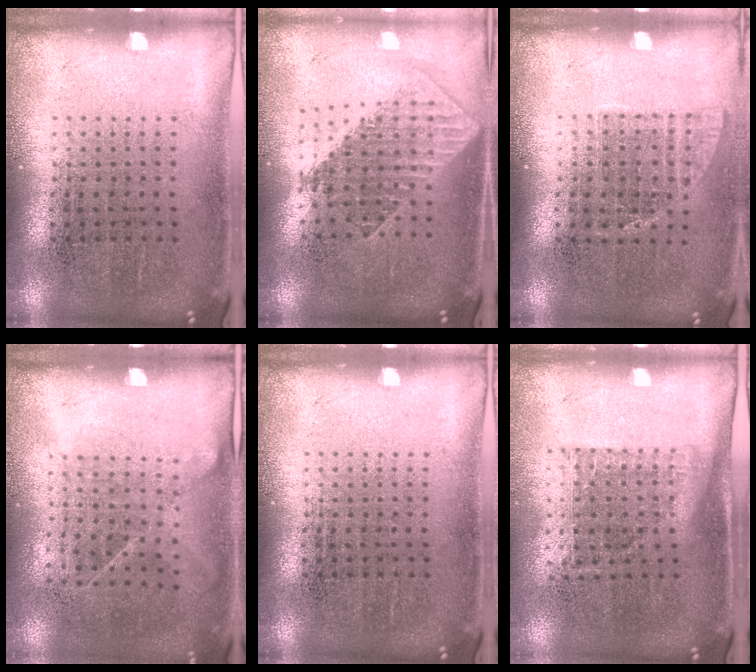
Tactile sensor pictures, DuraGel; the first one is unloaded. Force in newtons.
{"total": 1.8, "press": 1.4, "slide": 1.1}
{"total": 1.0, "press": 0.8, "slide": 0.5}
{"total": 1.2, "press": 0.9, "slide": 0.8}
{"total": 0.0}
{"total": 1.1, "press": 0.9, "slide": 0.7}